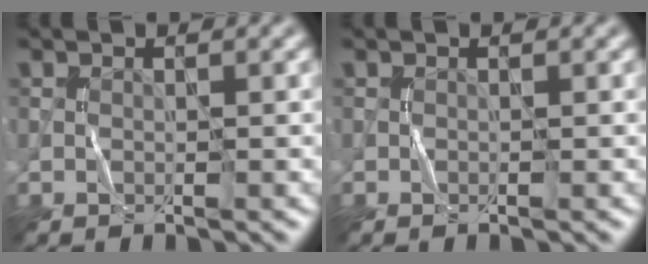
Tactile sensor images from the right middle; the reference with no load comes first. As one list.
[{"total": 0.0}]